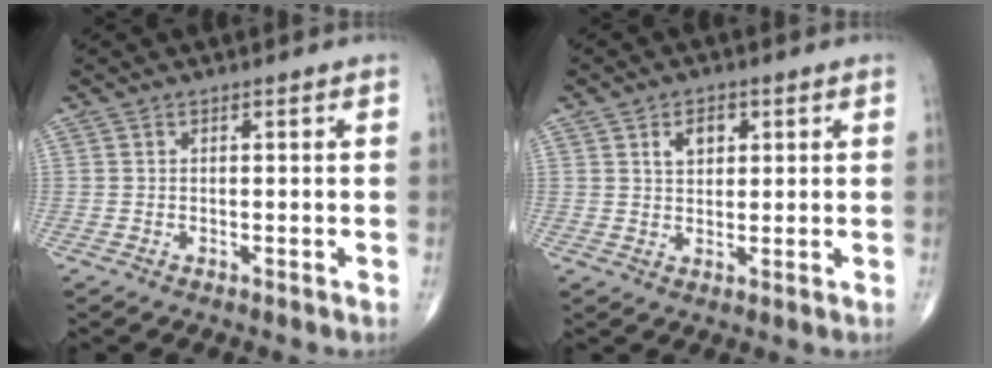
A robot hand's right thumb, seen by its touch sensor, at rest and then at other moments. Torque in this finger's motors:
{"motor_torque": [0.23, 1.41, 0.51, 0.46, 0.00]}